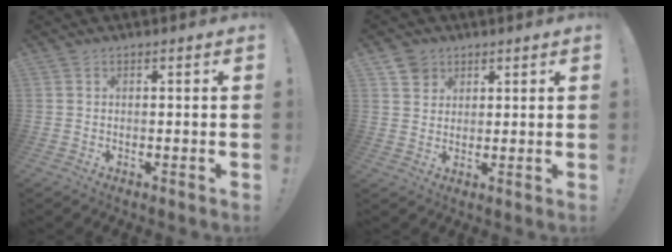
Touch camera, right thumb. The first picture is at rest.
{"total": 5.2, "force": [3.1, 4.1, 0.6], "torque": [-0.001, -0.022, 0.059]}